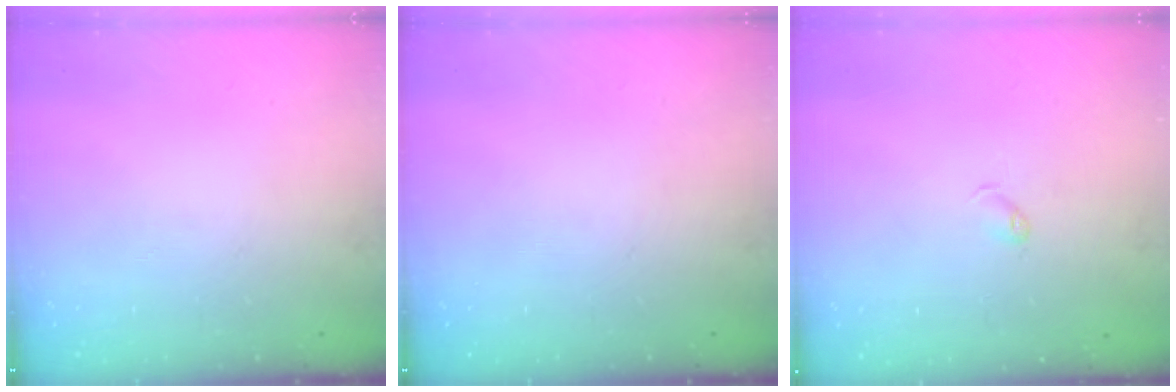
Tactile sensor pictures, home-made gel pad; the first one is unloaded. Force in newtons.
{"total": 0.0}
{"total": 2.7, "press": 2.6, "slide": 0.4}